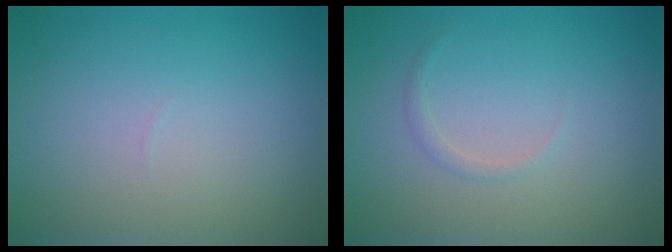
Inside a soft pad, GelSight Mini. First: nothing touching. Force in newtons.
{"total": 0.7, "press": 0.7, "slide": 0.1}